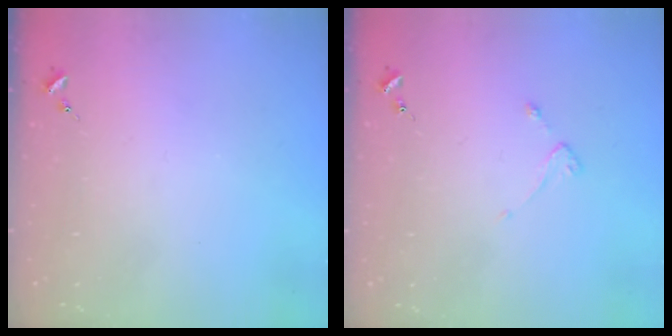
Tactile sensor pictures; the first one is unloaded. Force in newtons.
{"total": 2.2, "press": 2.1, "slide": 0.4}